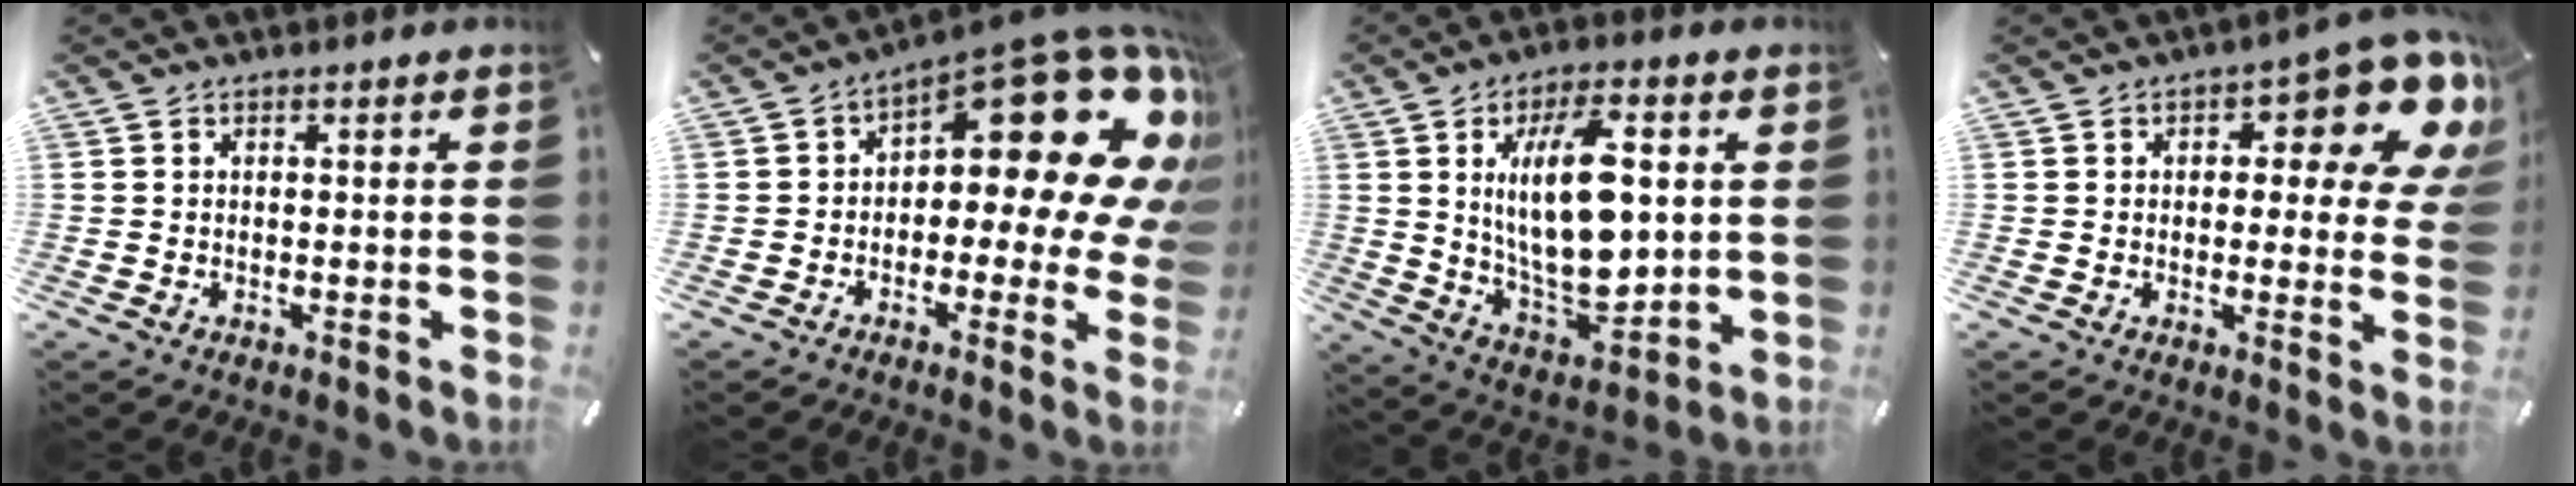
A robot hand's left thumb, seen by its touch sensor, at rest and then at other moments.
{"total": 22.7, "force": [10.5, 10.0, 17.5], "torque": [-0.219, -0.086, 0.174]}
{"total": 18.9, "force": [3.9, 9.4, 15.9], "torque": [-0.290, -0.020, 0.059]}
{"total": 14.2, "force": [7.3, 6.1, 10.6], "torque": [-0.122, -0.061, 0.118]}